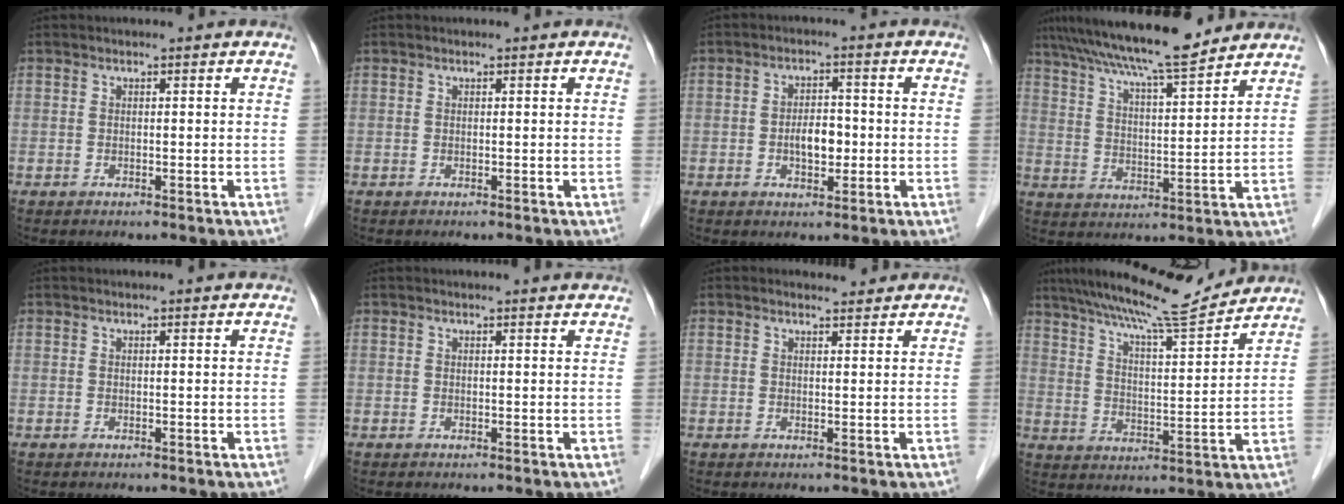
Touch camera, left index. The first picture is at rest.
{"total": 0.0}
{"total": 4.2, "force": [-0.9, 2.2, 3.4], "torque": [-0.060, 0.003, -0.015]}
{"total": 14.5, "force": [12.7, 1.0, 7.1], "torque": [-0.123, 0.016, 0.202]}
{"total": 1.2, "force": [1.2, 0.0, 0.3], "torque": [-0.011, 0.008, 0.010]}
{"total": 3.0, "force": [3.0, 0.2, 0.6], "torque": [-0.011, 0.004, 0.023]}
{"total": 1.9, "force": [1.9, 0.5, 0.1], "torque": [-0.008, 0.003, 0.026]}
{"total": 14.3, "force": [13.2, 0.2, 5.6], "torque": [-0.104, 0.007, 0.204]}